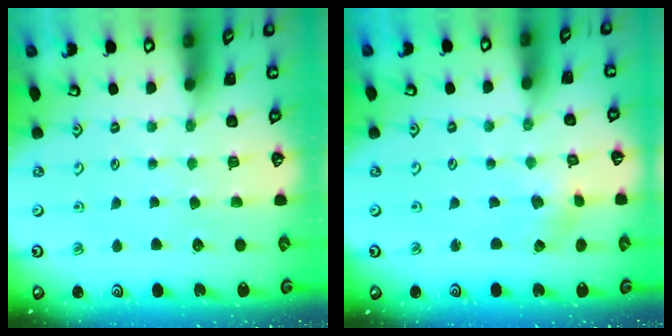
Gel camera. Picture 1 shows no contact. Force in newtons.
{"total": 0.7, "press": 0.7, "slide": 0.2}